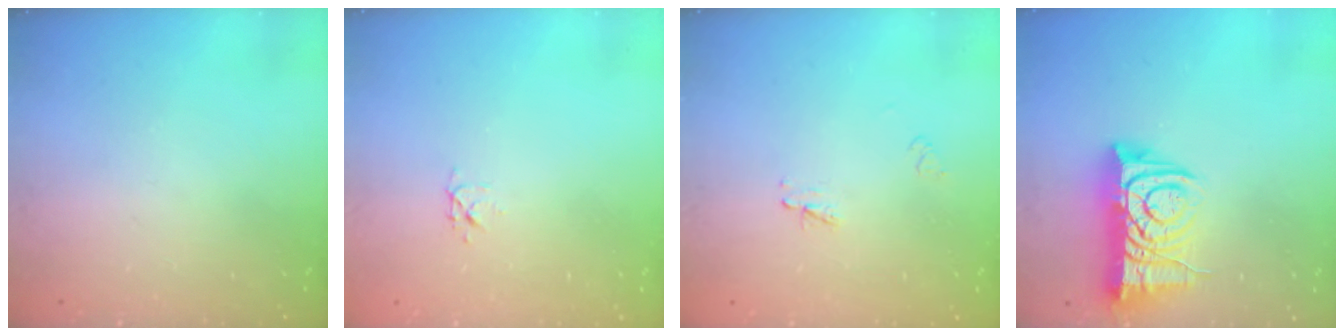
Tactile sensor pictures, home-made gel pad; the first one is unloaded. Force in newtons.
{"total": 3.2, "press": 3.2, "slide": 0.3}
{"total": 2.3, "press": 2.2, "slide": 0.2}
{"total": 12.5, "press": 12.4, "slide": 1.3}